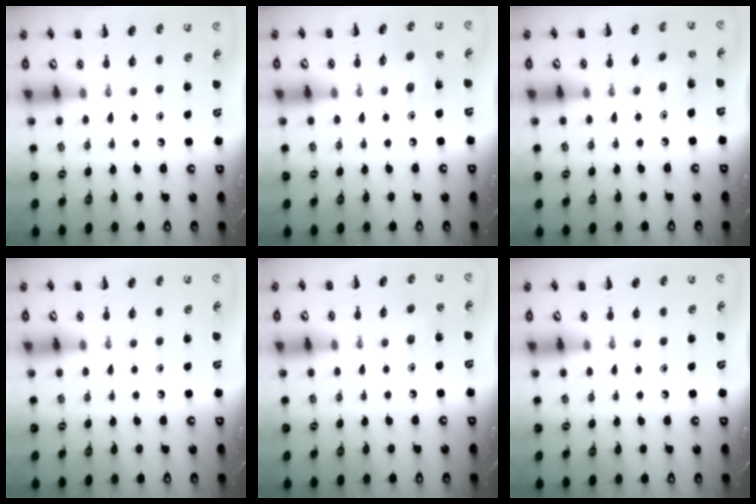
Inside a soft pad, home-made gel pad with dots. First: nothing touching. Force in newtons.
{"total": 6.0, "press": 6.0, "slide": 0.7}
{"total": 1.8, "press": 1.7, "slide": 0.6}
{"total": 0.0}
{"total": 6.2, "press": 6.1, "slide": 1.3}
{"total": 0.0}